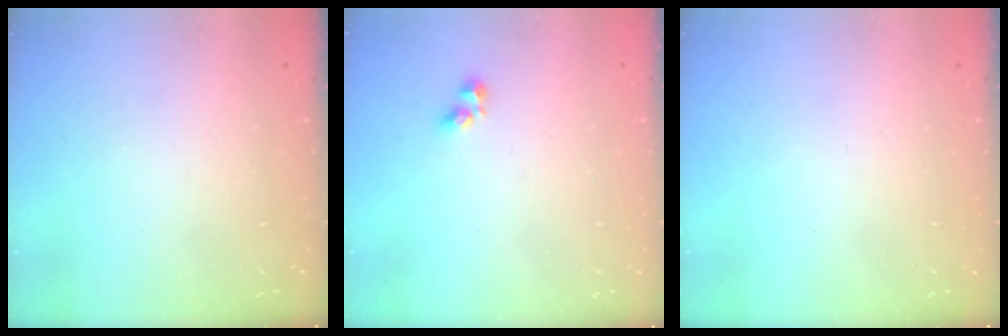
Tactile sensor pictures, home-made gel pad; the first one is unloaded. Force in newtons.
{"total": 2.7, "press": 2.7, "slide": 0.3}
{"total": 0.0}